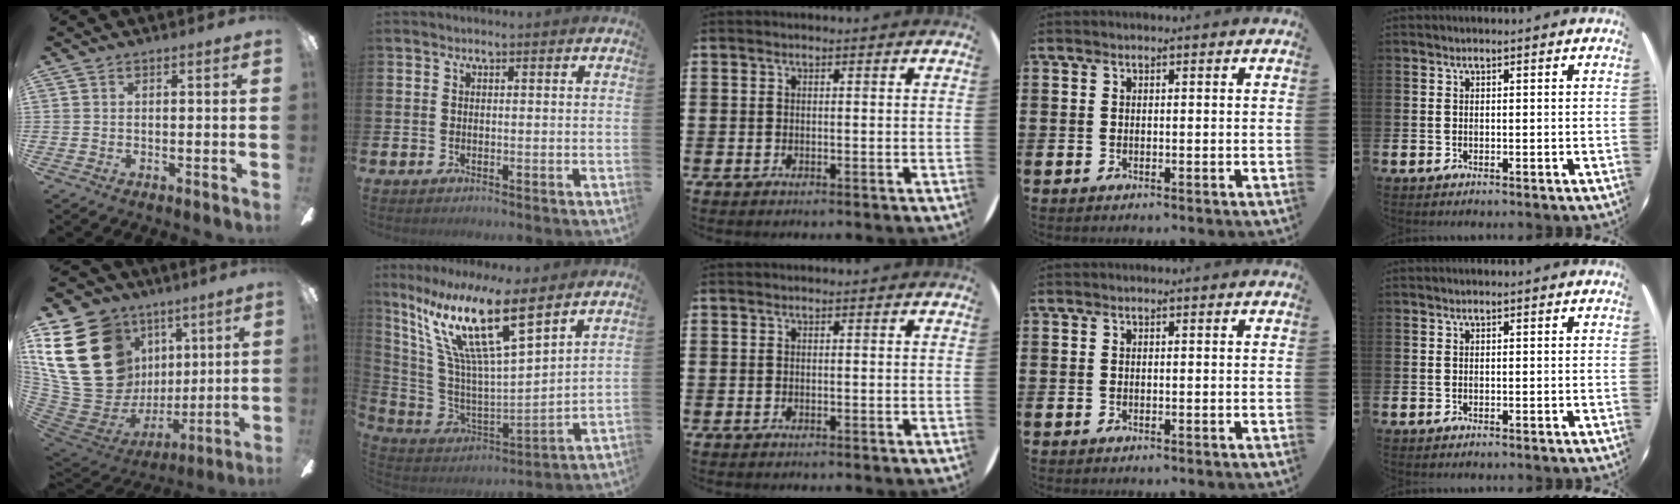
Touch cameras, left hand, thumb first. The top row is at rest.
{"thumb": {"total": 29.3, "force": [9.1, 22.4, 16.6], "torque": [-0.353, -0.065, 0.216]}, "index": {"total": 14.6, "force": [8.9, 2.8, 11.2], "torque": [-0.265, -0.058, 0.143]}}